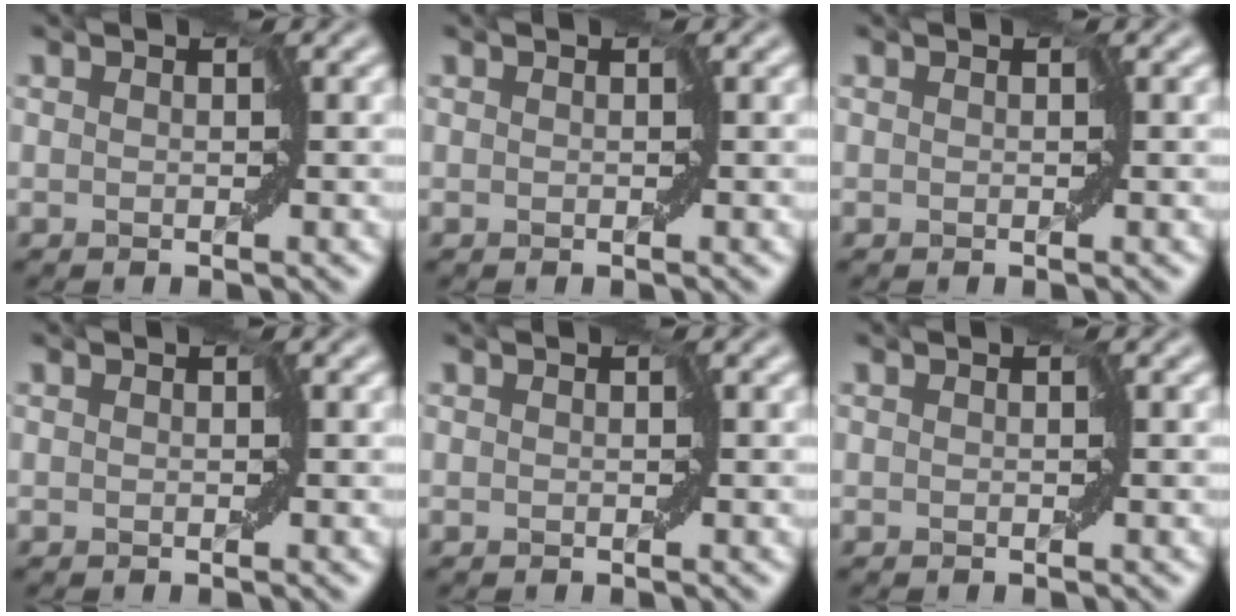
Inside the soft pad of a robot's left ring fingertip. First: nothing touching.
{"total": 0.0}
{"total": 0.0}
{"total": 0.0}
{"total": 0.0}
{"total": 0.0}